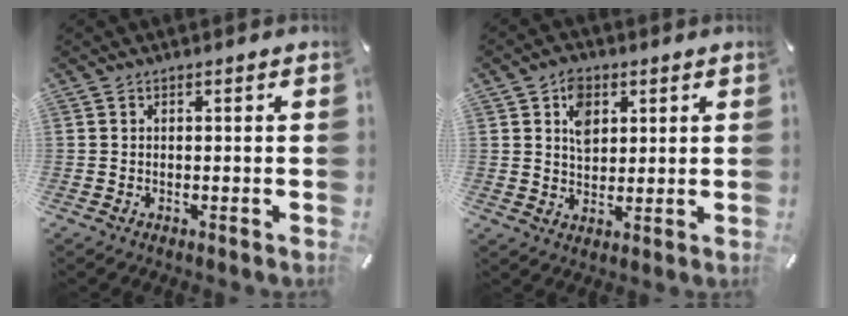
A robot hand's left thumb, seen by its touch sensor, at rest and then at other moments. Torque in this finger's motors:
{"motor_torque": [1.16, 1.15, 0.60, -0.58, 0.15]}